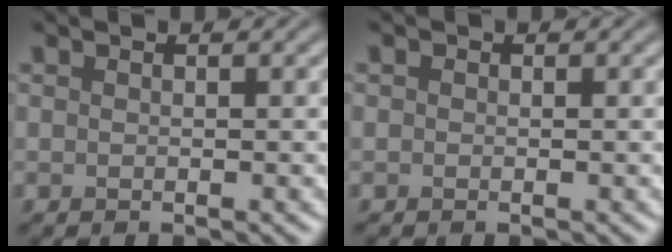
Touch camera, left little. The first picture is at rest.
{"total": 0.5, "force": [-0.1, 0.5, 0.1], "torque": [0.001, 0.000, -0.006]}